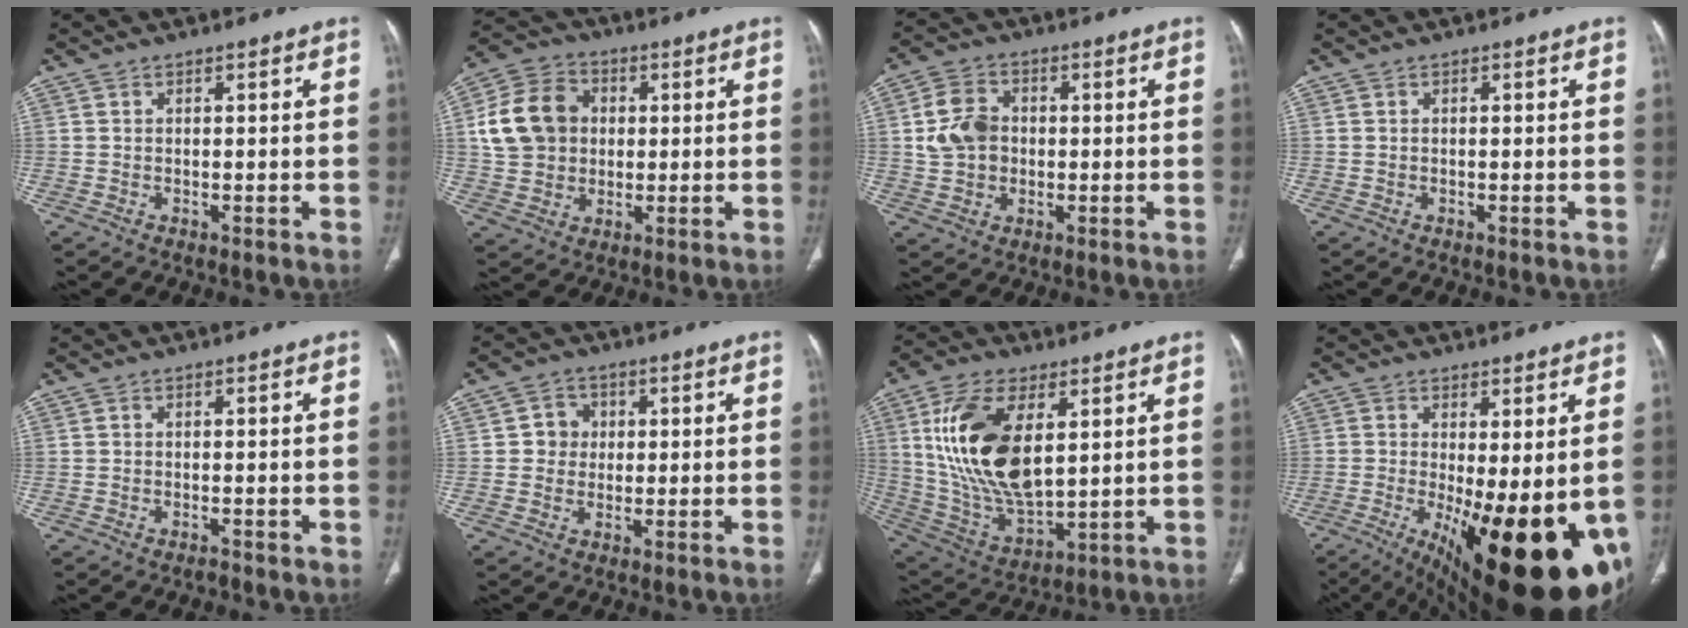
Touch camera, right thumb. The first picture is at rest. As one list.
[{"total": 13.1, "force": [1.8, 11.0, 7.0], "torque": [-0.116, 0.016, 0.032]}, {"total": 8.0, "force": [0.3, 6.4, 4.8], "torque": [-0.078, 0.011, 0.004]}, {"total": 0.0}, {"total": 0.8, "force": [-0.7, 0.2, 0.3], "torque": [-0.009, 0.004, -0.011]}, {"total": 4.4, "force": [0.5, 4.1, 1.4], "torque": [0.006, 0.007, 0.005]}, {"total": 20.0, "force": [5.3, 10.1, 16.5], "torque": [-0.314, -0.025, 0.108]}, {"total": 23.7, "force": [-6.4, 8.1, 21.3], "torque": [-0.255, -0.038, -0.072]}]